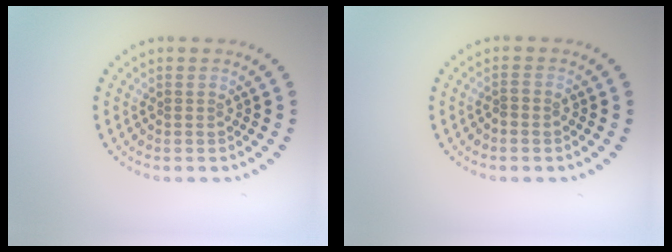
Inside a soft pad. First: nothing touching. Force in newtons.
{"total": 0.6, "press": 0.4, "slide": 0.5}